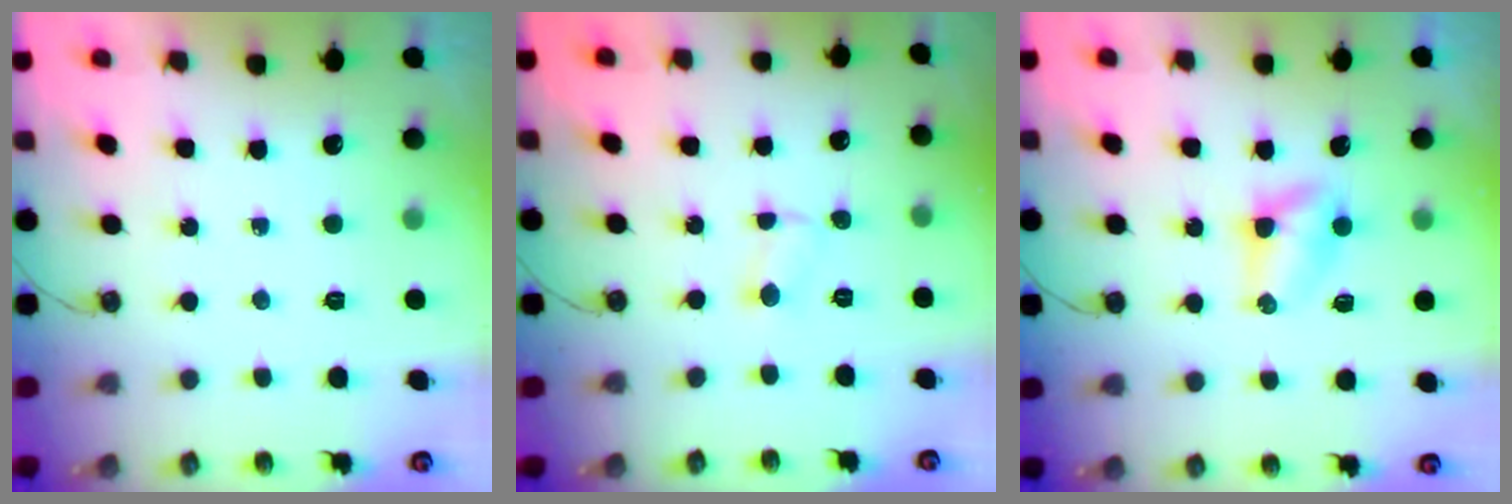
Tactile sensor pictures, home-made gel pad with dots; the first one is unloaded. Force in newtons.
{"total": 2.3, "press": 2.2, "slide": 0.5}
{"total": 4.9, "press": 4.8, "slide": 0.6}